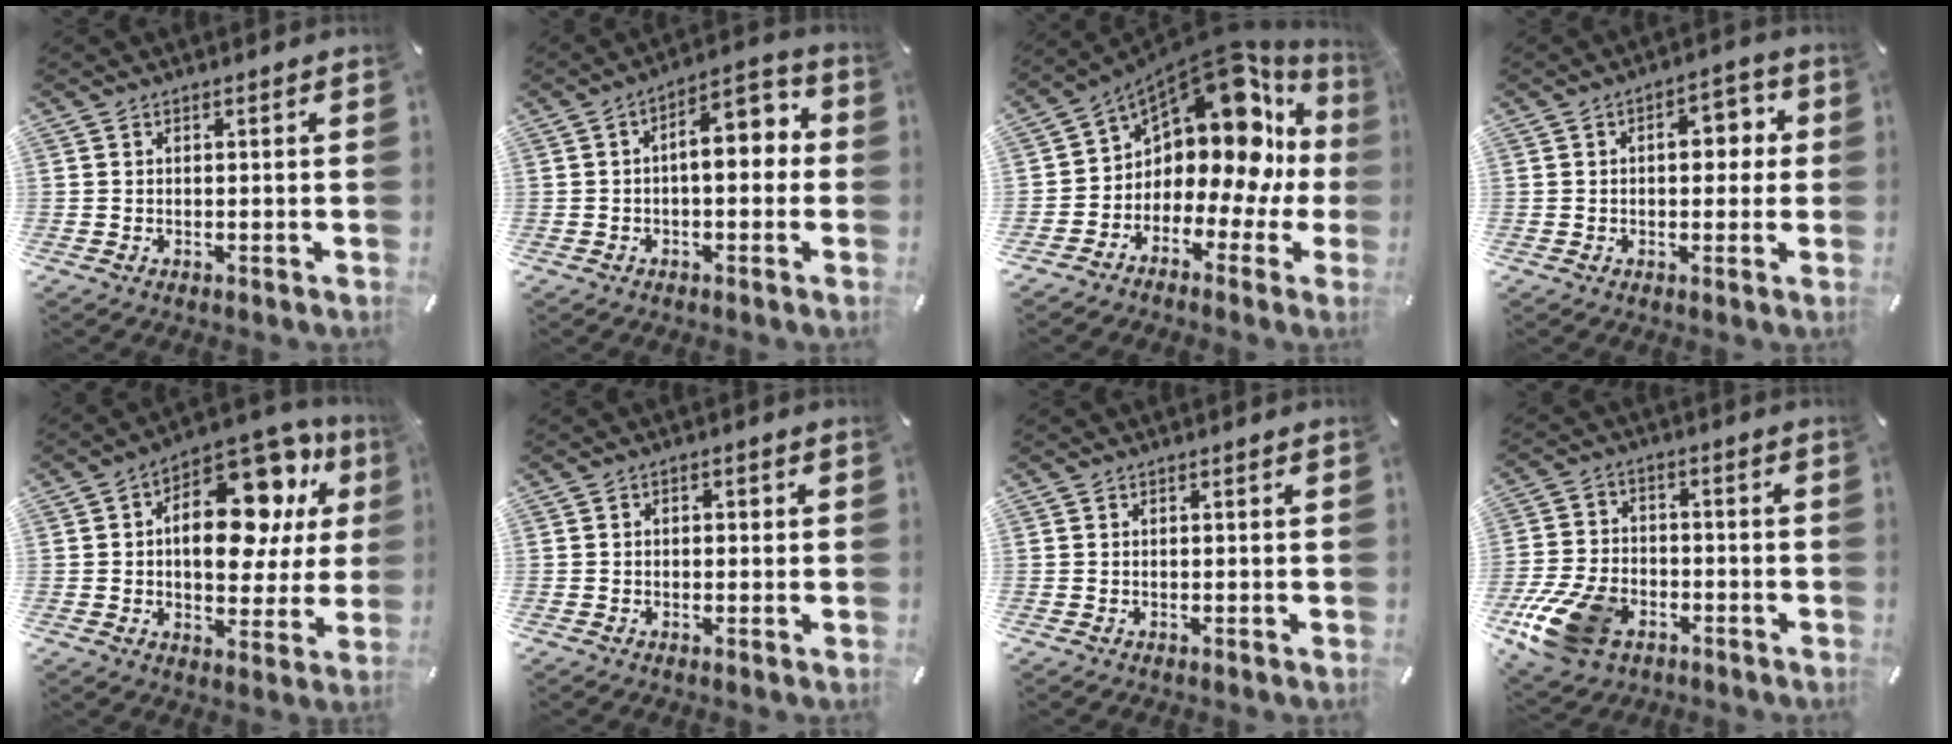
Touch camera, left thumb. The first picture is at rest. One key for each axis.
{"total": 9.7, "fx": 0.8, "fy": 4.7, "fz": 8.4, "tx": -0.116, "ty": -0.007, "tz": 0.006}
{"total": 15.1, "fx": 7.4, "fy": 8.5, "fz": 10.1, "tx": -0.171, "ty": -0.083, "tz": 0.112}
{"total": 7.3, "fx": 0.9, "fy": 4.3, "fz": 5.8, "tx": -0.067, "ty": -0.002, "tz": 0.003}
{"total": 20.4, "fx": 6.8, "fy": 12.1, "fz": 15.0, "tx": -0.196, "ty": -0.045, "tz": 0.113}
{"total": 1.7, "fx": -0.5, "fy": 1.3, "fz": 0.9, "tx": -0.016, "ty": 0.008, "tz": -0.012}
{"total": 0.0}
{"total": 14.3, "fx": -6.7, "fy": 9.4, "fz": 8.4, "tx": -0.177, "ty": 0.036, "tz": -0.117}